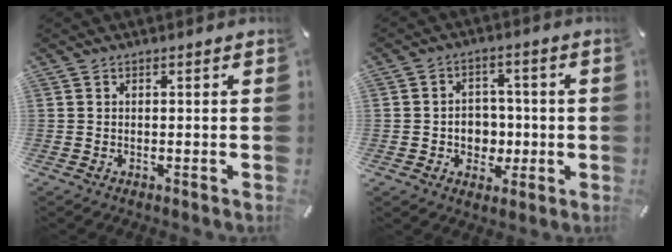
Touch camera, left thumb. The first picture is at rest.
{"total": 6.8, "force": [-1.0, 6.1, 2.8], "torque": [-0.035, 0.010, -0.019]}